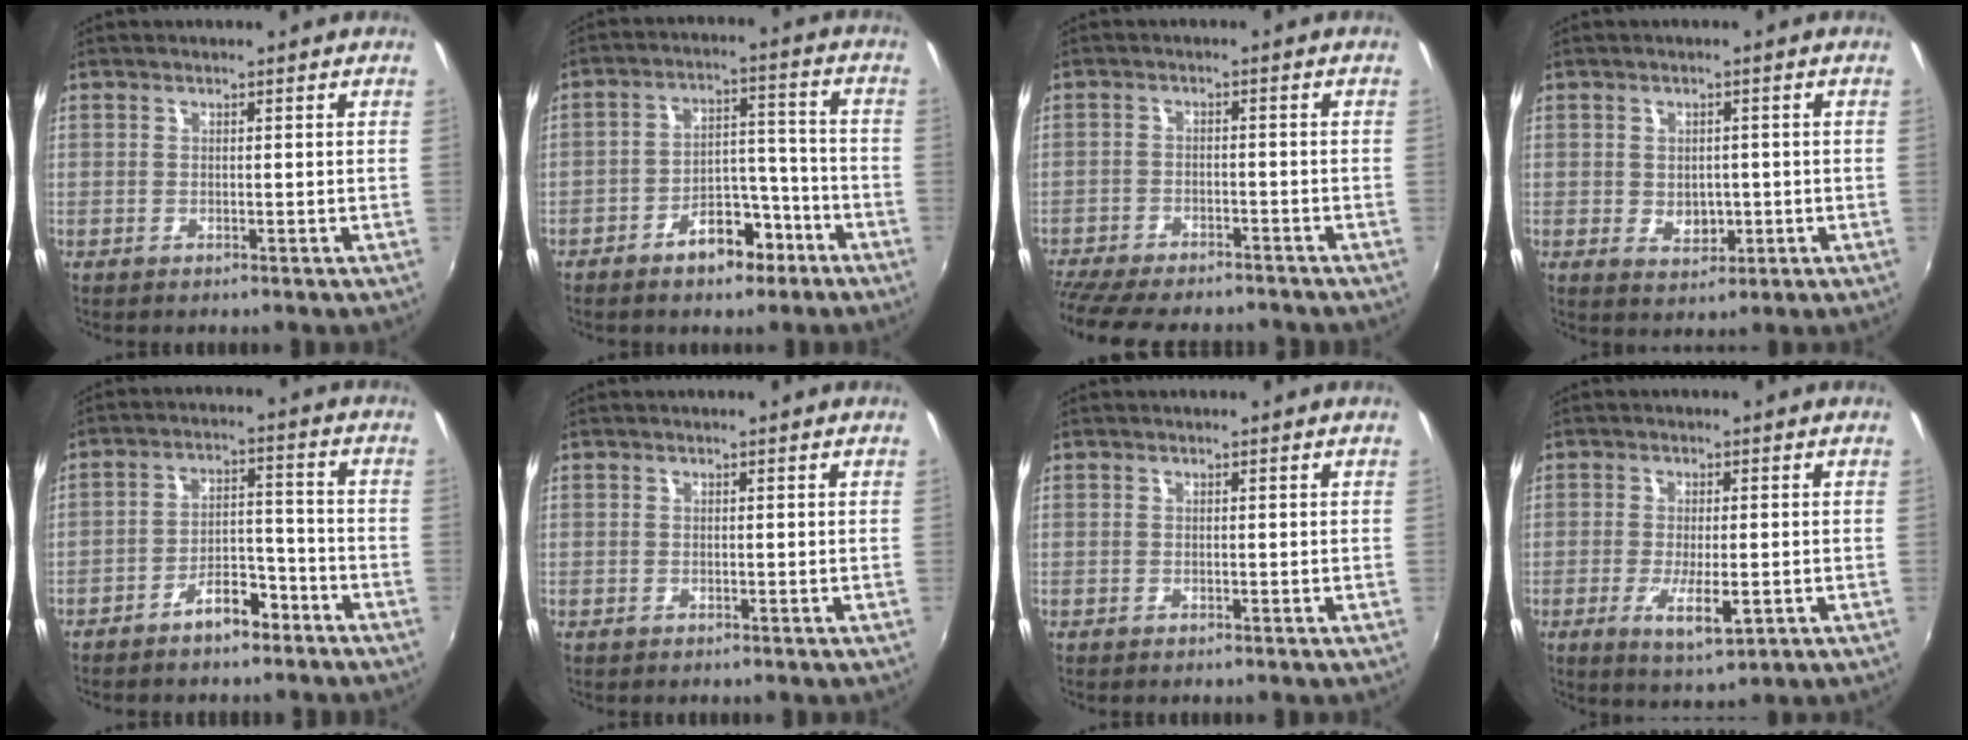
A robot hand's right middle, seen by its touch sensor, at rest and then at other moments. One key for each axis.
{"total": 8.9, "fx": -5.9, "fy": 4.8, "fz": 4.7, "tx": -0.075, "ty": 0.032, "tz": -0.076}
{"total": 15.1, "fx": -13.0, "fy": 4.0, "fz": 6.5, "tx": -0.148, "ty": -0.028, "tz": -0.197}
{"total": 3.9, "fx": -0.5, "fy": 3.0, "fz": 2.4, "tx": -0.040, "ty": -0.003, "tz": -0.003}
{"total": 7.0, "fx": -5.3, "fy": 3.1, "fz": 3.5, "tx": -0.066, "ty": 0.028, "tz": -0.072}
{"total": 0.0}
{"total": 0.0}
{"total": 6.3, "fx": -2.0, "fy": 1.8, "fz": 5.7, "tx": -0.109, "ty": -0.016, "tz": -0.030}